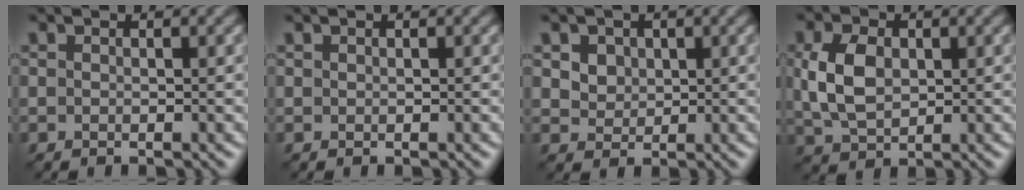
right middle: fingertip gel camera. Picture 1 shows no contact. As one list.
[{"total": 0.0}, {"total": 4.0, "force": [2.0, 2.9, 1.9], "torque": [-0.049, 0.007, 0.034]}, {"total": 5.1, "force": [0.7, 3.5, 3.6], "torque": [-0.083, 0.003, 0.015]}]